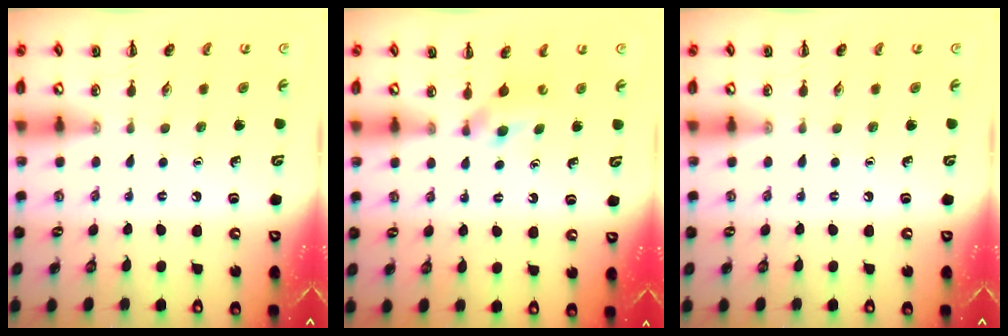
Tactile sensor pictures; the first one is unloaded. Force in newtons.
{"total": 3.0, "press": 2.7, "slide": 1.3}
{"total": 0.0}